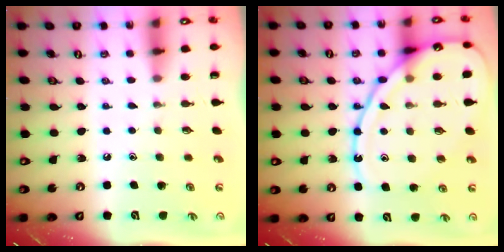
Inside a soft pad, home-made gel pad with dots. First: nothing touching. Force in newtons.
{"total": 15.1, "press": 15.0, "slide": 1.4}